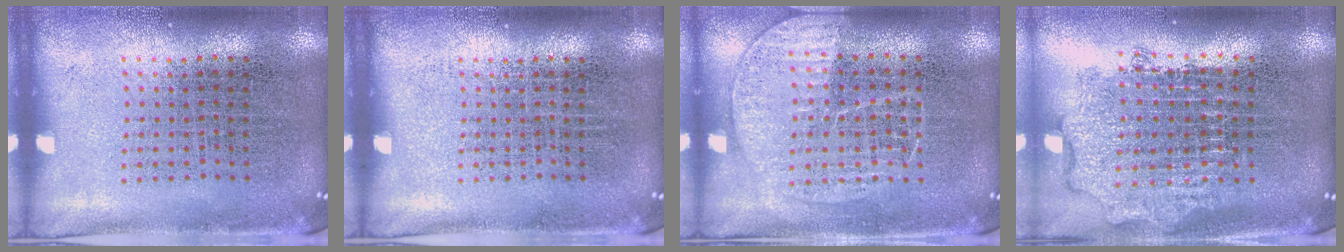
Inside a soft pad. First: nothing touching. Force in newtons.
{"total": 0.0}
{"total": 1.4, "press": 1.4, "slide": 0.4}
{"total": 1.9, "press": 1.5, "slide": 1.2}